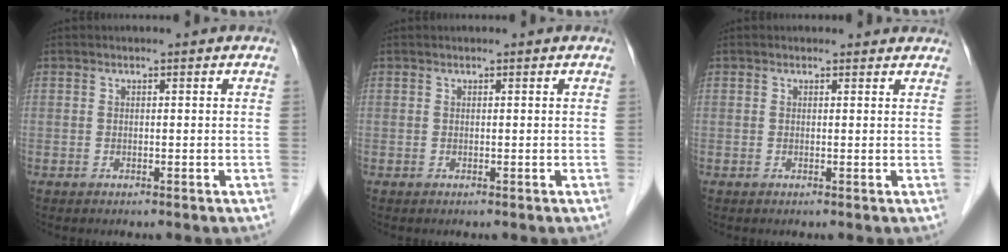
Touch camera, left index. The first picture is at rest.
{"total": 0.7, "force": [0.7, 0.0, 0.3], "torque": [-0.004, 0.016, 0.013]}
{"total": 2.6, "force": [2.5, 0.9, 0.3], "torque": [-0.005, 0.009, 0.018]}